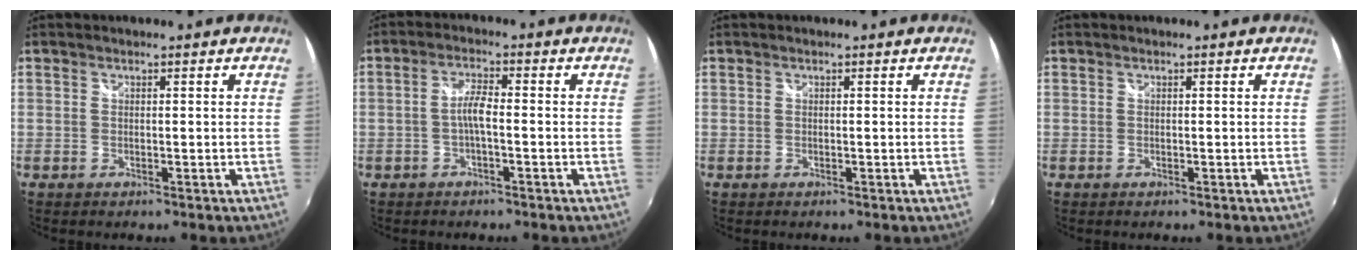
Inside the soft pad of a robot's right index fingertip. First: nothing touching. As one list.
[{"total": 3.2, "force": [-1.0, 0.5, 3.0], "torque": [-0.062, 0.007, -0.020]}, {"total": 0.0}, {"total": 0.0}]